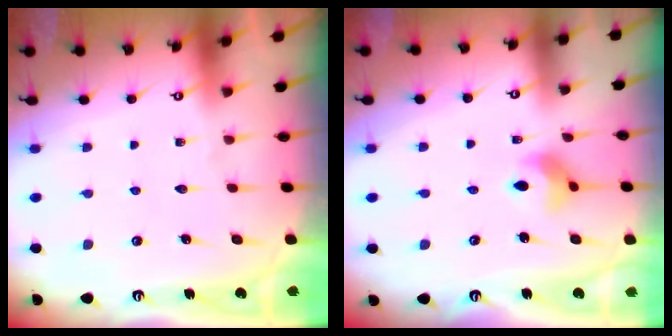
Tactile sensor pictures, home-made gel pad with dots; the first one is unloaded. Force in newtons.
{"total": 7.3, "press": 7.2, "slide": 1.5}